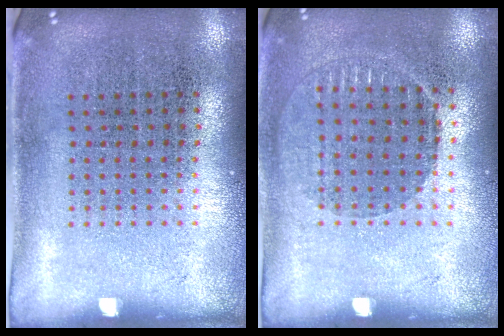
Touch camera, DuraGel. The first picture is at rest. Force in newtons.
{"total": 0.8, "press": 0.8, "slide": 0.2}